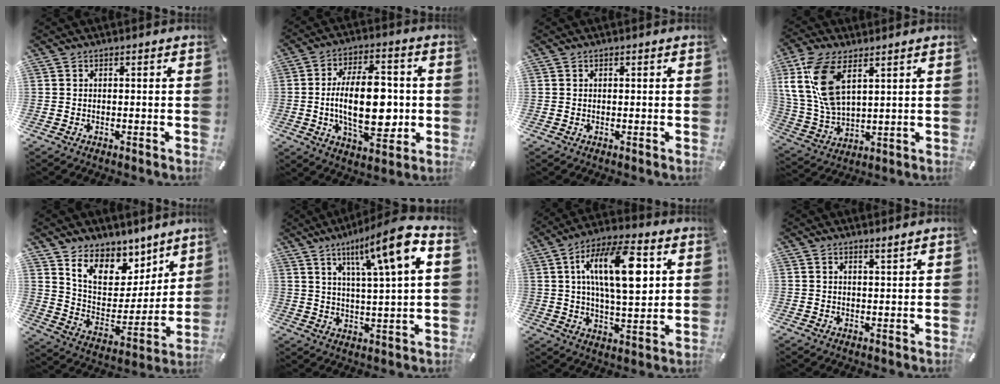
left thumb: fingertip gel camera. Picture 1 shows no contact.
{"total": 18.5, "force": [-1.1, 9.7, 15.8], "torque": [-0.265, -0.007, -0.022]}
{"total": 0.0}
{"total": 13.9, "force": [6.1, 7.5, 10.0], "torque": [-0.255, -0.024, 0.107]}
{"total": 11.8, "force": [8.5, 7.7, 2.6], "torque": [-0.055, -0.083, 0.164]}
{"total": 13.8, "force": [7.1, 1.4, 11.7], "torque": [-0.194, -0.027, 0.106]}
{"total": 17.0, "force": [3.6, 6.8, 15.2], "torque": [-0.282, -0.001, 0.053]}
{"total": 1.4, "force": [1.3, -0.1, 0.7], "torque": [-0.014, -0.004, 0.024]}